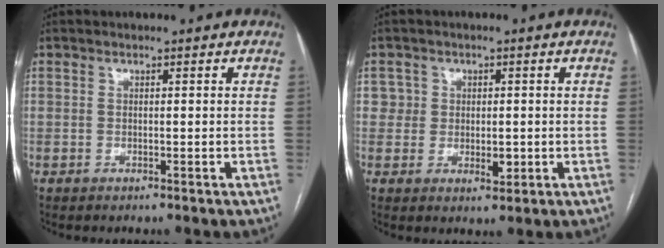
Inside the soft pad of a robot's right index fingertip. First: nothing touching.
{"total": 3.6, "force": [0.2, 3.4, 1.3], "torque": [-0.004, 0.002, 0.005]}